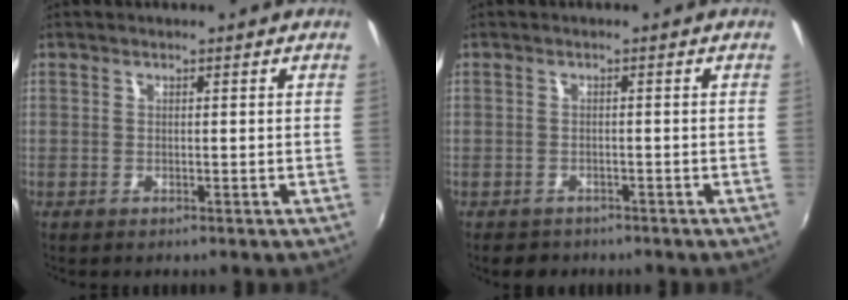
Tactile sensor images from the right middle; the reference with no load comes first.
{"total": 2.7, "force": [-2.1, 1.6, 0.5], "torque": [-0.017, -0.005, -0.035]}